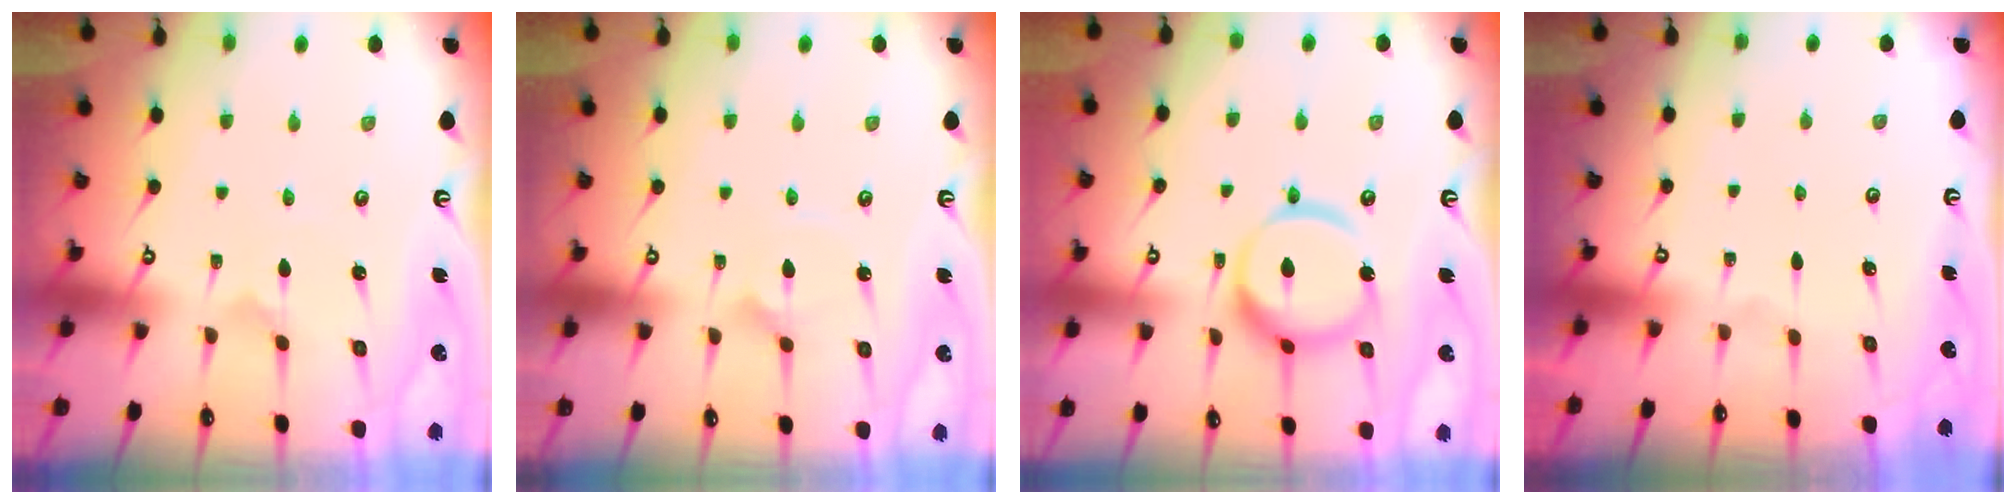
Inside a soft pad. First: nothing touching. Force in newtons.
{"total": 2.4, "press": 2.4, "slide": 0.0}
{"total": 14.5, "press": 14.5, "slide": 1.5}
{"total": 0.0}